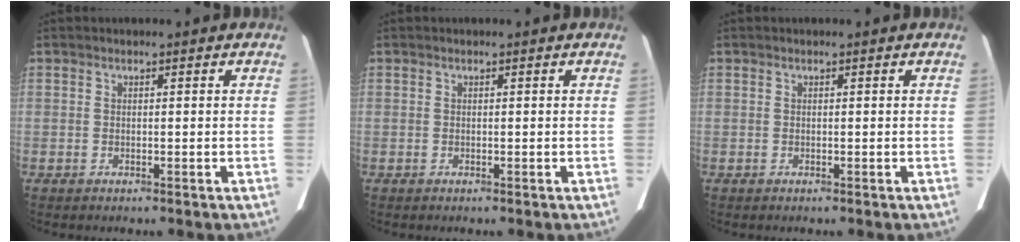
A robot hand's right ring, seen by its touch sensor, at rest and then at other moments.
{"total": 0.0}
{"total": 0.0}